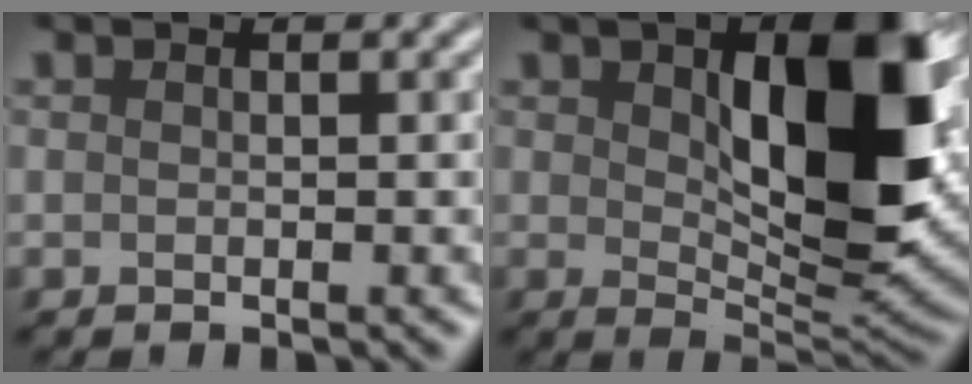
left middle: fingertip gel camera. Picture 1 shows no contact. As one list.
[{"total": 10.0, "force": [1.5, 4.2, 9.0], "torque": [-0.142, -0.007, 0.050]}]